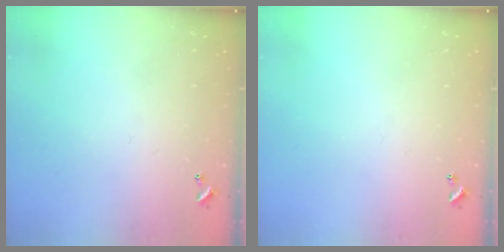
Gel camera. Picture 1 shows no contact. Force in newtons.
{"total": 0.0}